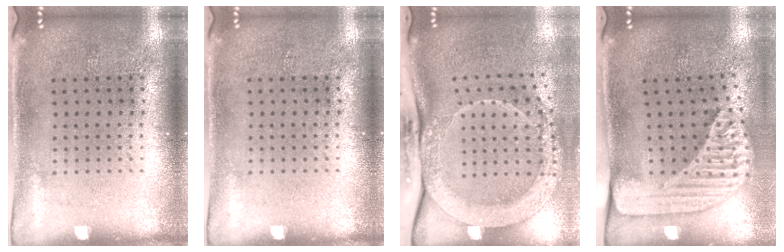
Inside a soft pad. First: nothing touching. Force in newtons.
{"total": 0.0}
{"total": 2.7, "press": 2.3, "slide": 1.5}
{"total": 2.5, "press": 1.7, "slide": 1.8}